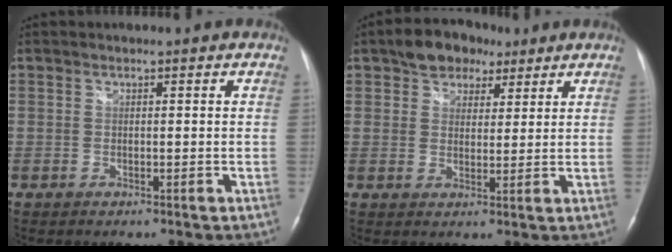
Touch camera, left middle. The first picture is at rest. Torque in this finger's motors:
{"motor_torque": [0.14, -0.06, 0.03, 0.03]}